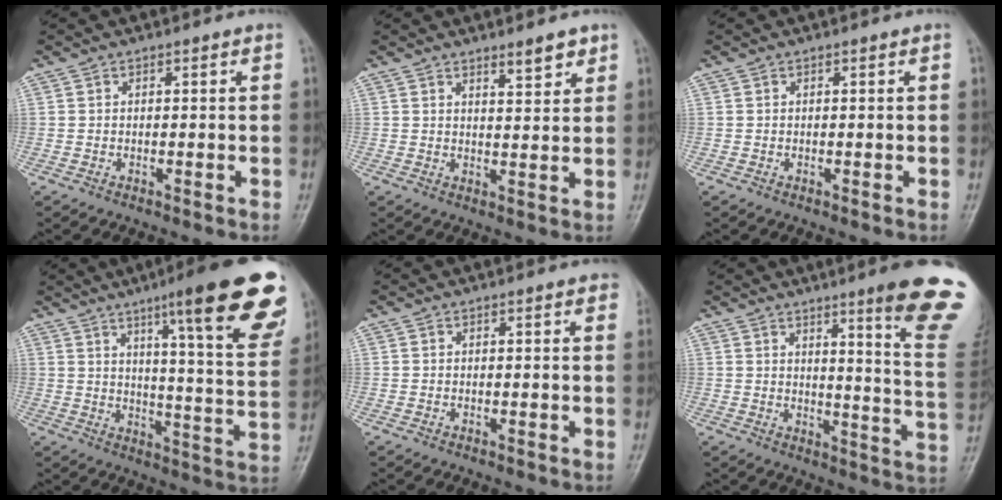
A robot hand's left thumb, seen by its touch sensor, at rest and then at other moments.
{"total": 4.0, "force": [3.0, 1.0, 2.4], "torque": [-0.025, -0.023, 0.045]}
{"total": 0.0}
{"total": 23.2, "force": [13.4, 3.6, 18.6], "torque": [-0.226, -0.051, 0.178]}
{"total": 2.3, "force": [1.5, 0.6, 1.7], "torque": [-0.010, 0.004, 0.012]}
{"total": 17.0, "force": [10.7, 0.8, 13.3], "torque": [-0.140, -0.070, 0.129]}